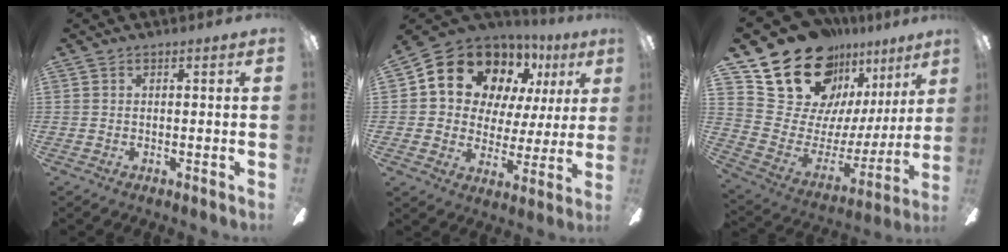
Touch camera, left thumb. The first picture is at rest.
{"total": 16.5, "force": [9.5, 11.2, 7.5], "torque": [-0.130, -0.048, 0.177]}
{"total": 20.0, "force": [15.6, 10.9, 6.4], "torque": [-0.116, -0.126, 0.298]}